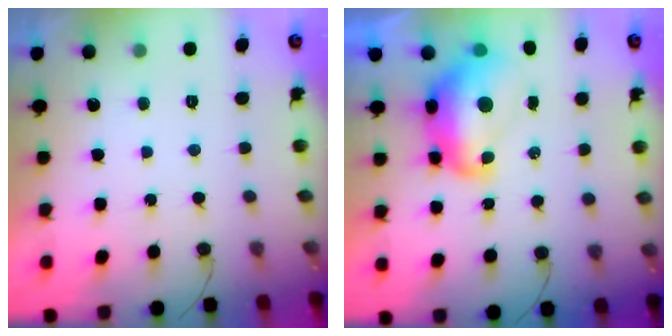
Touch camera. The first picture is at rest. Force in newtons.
{"total": 12.7, "press": 12.6, "slide": 1.0}